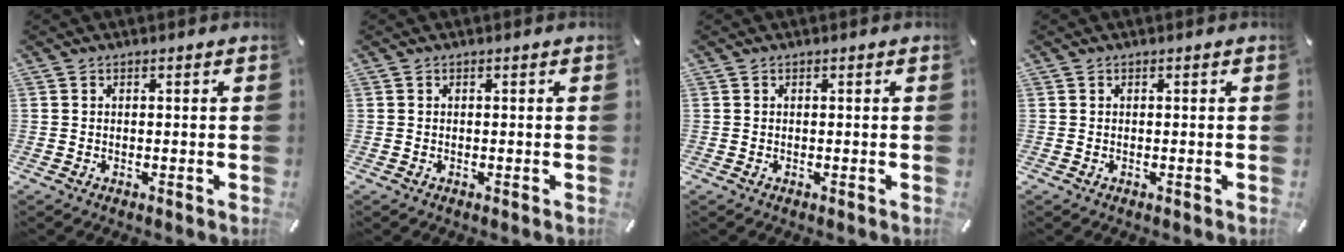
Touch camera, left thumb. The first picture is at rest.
{"total": 0.0}
{"total": 0.0}
{"total": 0.0}